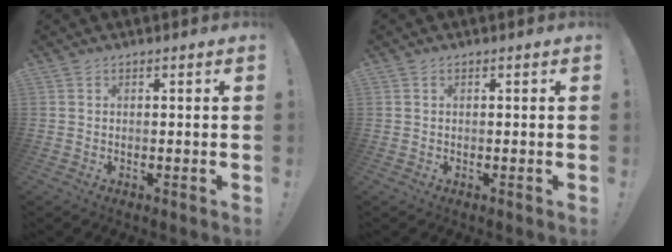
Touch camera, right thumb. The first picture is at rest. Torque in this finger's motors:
{"motor_torque": [-0.17, 0.04, 0.21, -0.23, 0.00]}